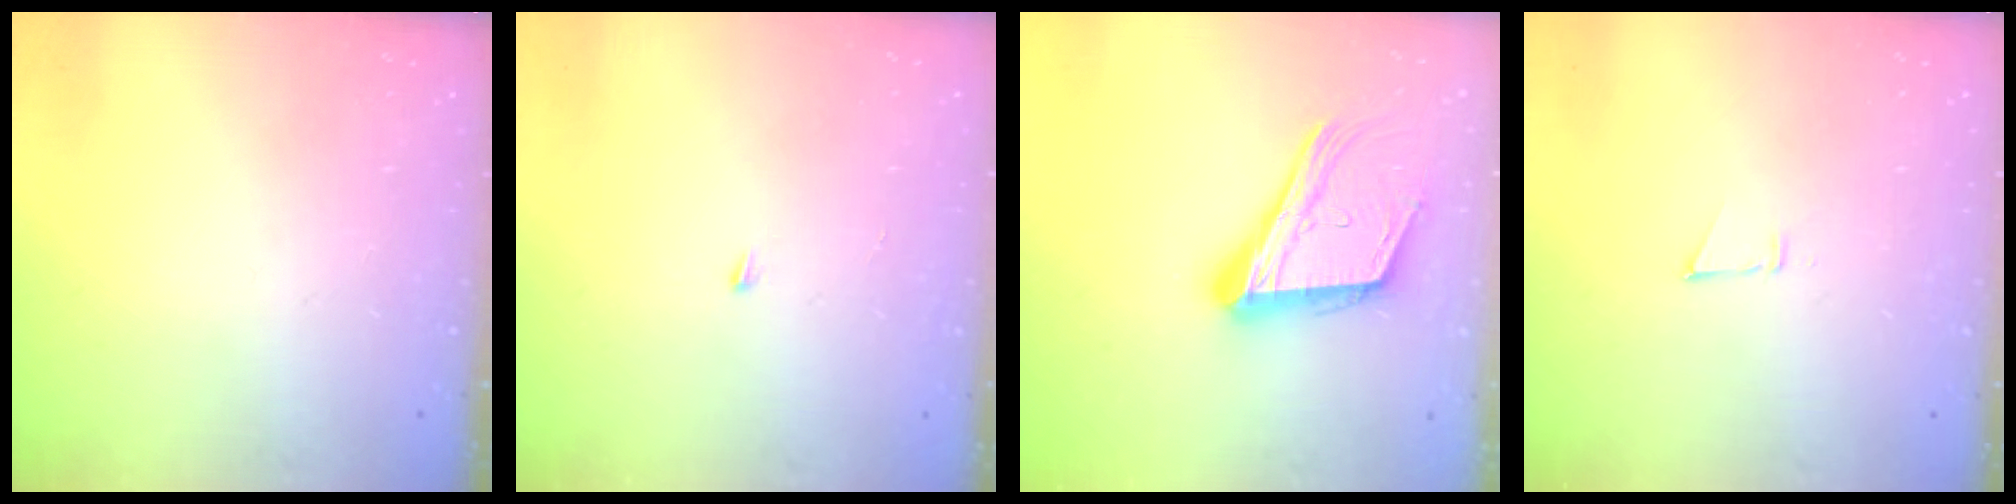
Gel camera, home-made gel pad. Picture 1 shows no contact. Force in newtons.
{"total": 3.3, "press": 3.3, "slide": 0.2}
{"total": 19.3, "press": 18.8, "slide": 4.6}
{"total": 3.8, "press": 3.7, "slide": 0.6}